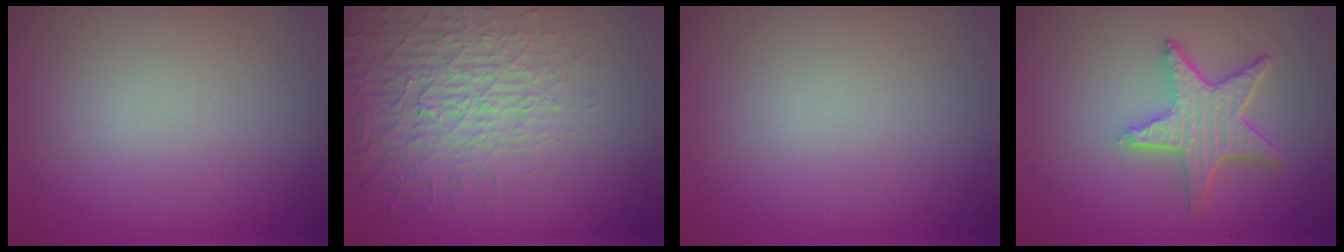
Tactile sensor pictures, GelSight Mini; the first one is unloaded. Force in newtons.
{"total": 4.6, "press": 4.1, "slide": 2.2}
{"total": 0.0}
{"total": 5.1, "press": 4.1, "slide": 3.1}